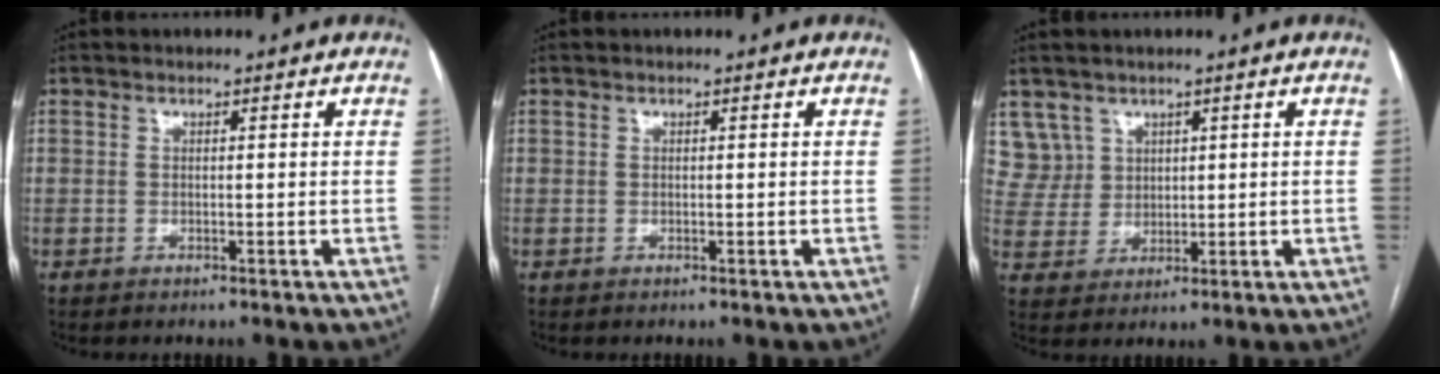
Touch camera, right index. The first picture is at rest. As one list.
[{"total": 0.0}, {"total": 6.1, "force": [3.5, 4.9, -0.3], "torque": [0.008, 0.011, 0.081]}]